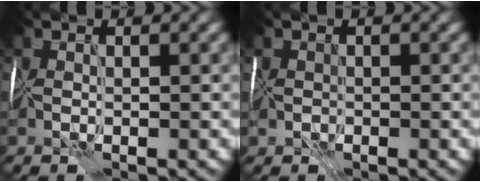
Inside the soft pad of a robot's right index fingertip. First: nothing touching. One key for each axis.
{"total": 1.2, "fx": -0.8, "fy": 0.9, "fz": -0.4, "tx": 0.001, "ty": -0.003, "tz": -0.015}